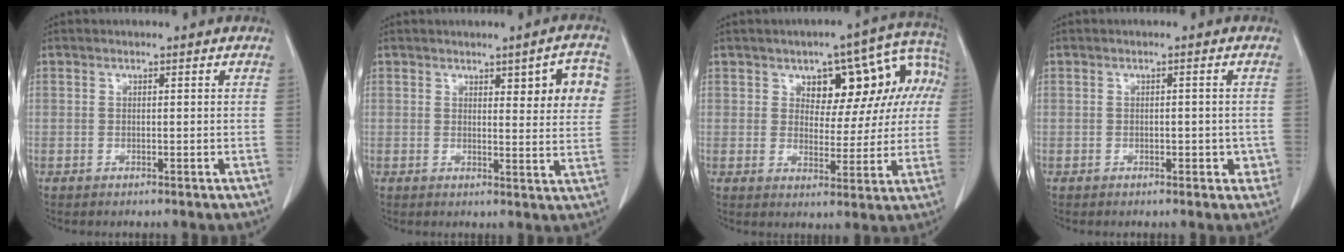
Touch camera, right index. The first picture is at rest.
{"total": 6.9, "force": [2.6, 1.7, 6.2], "torque": [-0.067, 0.005, 0.029]}
{"total": 12.6, "force": [3.8, 6.9, 9.8], "torque": [-0.109, 0.046, 0.053]}
{"total": 3.2, "force": [-1.0, 1.8, 2.4], "torque": [-0.019, 0.003, -0.011]}